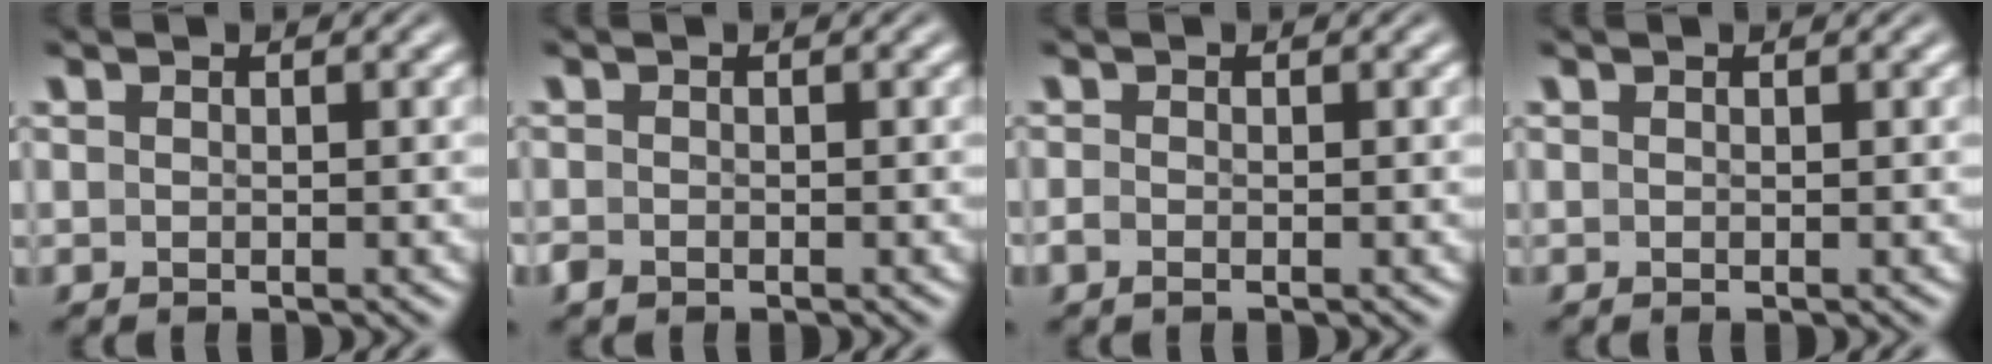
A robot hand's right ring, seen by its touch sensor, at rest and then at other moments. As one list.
[{"total": 1.2, "force": [-1.0, 0.6, 0.3], "torque": [-0.010, -0.010, -0.014]}, {"total": 1.1, "force": [-0.8, 0.6, 0.5], "torque": [-0.017, -0.008, -0.012]}, {"total": 0.0}]